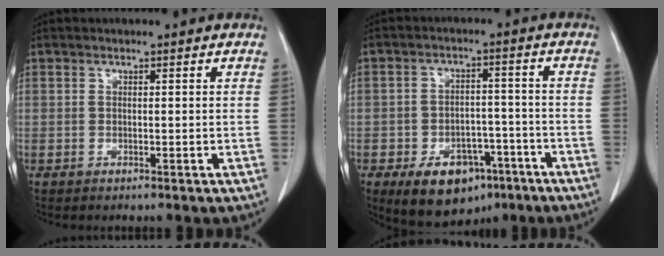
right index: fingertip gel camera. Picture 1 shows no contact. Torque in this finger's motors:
{"motor_torque": [0.08, 0.08, 0.11, 0.00]}